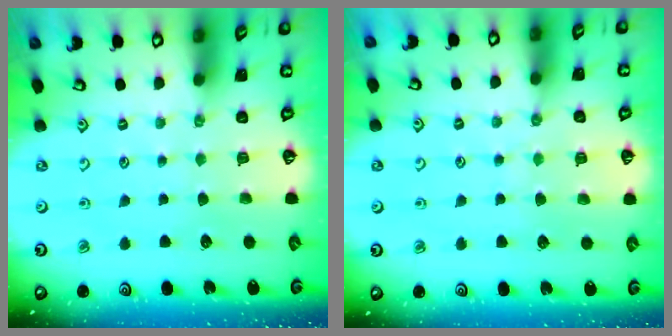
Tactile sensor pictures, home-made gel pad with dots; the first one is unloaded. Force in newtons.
{"total": 5.6, "press": 5.6, "slide": 0.7}